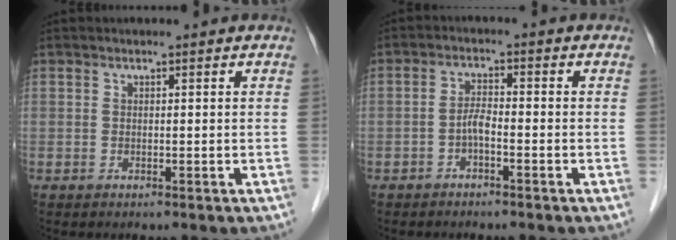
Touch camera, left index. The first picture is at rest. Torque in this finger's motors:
{"motor_torque": [0.28, -0.03, 0.06, 0.02]}